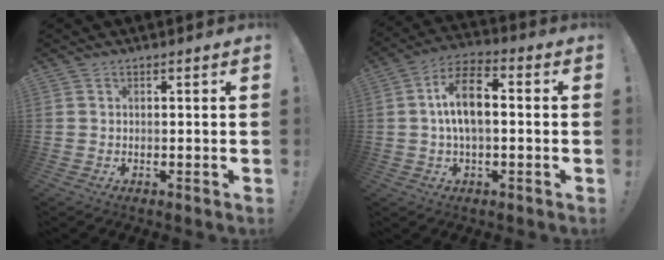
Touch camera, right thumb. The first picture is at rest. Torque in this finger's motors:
{"motor_torque": [0.03, 0.56, 0.53, 0.40, 0.22]}